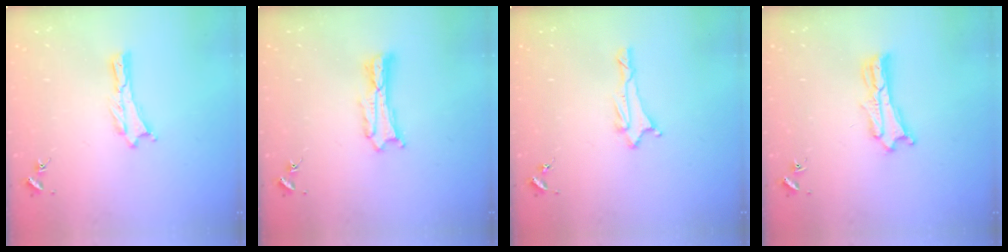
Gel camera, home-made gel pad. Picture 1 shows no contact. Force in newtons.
{"total": 1.8, "press": 1.8, "slide": 0.3}
{"total": 1.7, "press": 1.6, "slide": 0.5}
{"total": 2.5, "press": 2.5, "slide": 0.1}